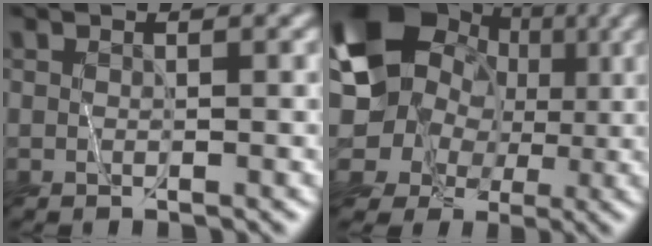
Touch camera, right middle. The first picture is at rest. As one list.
[{"total": 9.7, "force": [1.6, 8.3, 4.8], "torque": [-0.104, 0.006, 0.003]}]